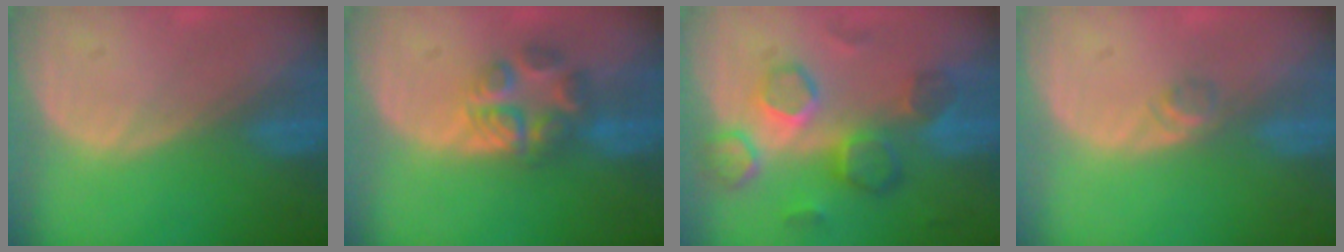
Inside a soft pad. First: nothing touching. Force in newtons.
{"total": 5.5, "press": 5.5, "slide": 0.9}
{"total": 8.6, "press": 8.3, "slide": 2.2}
{"total": 1.6, "press": 1.4, "slide": 0.8}